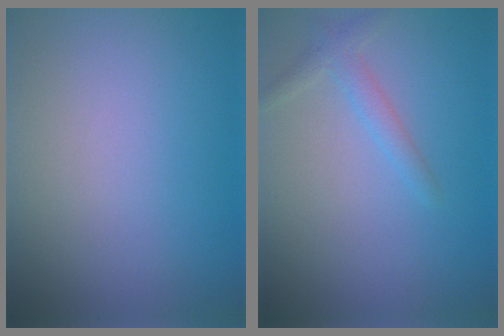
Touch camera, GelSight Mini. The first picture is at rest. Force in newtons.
{"total": 1.6, "press": 1.6, "slide": 0.1}